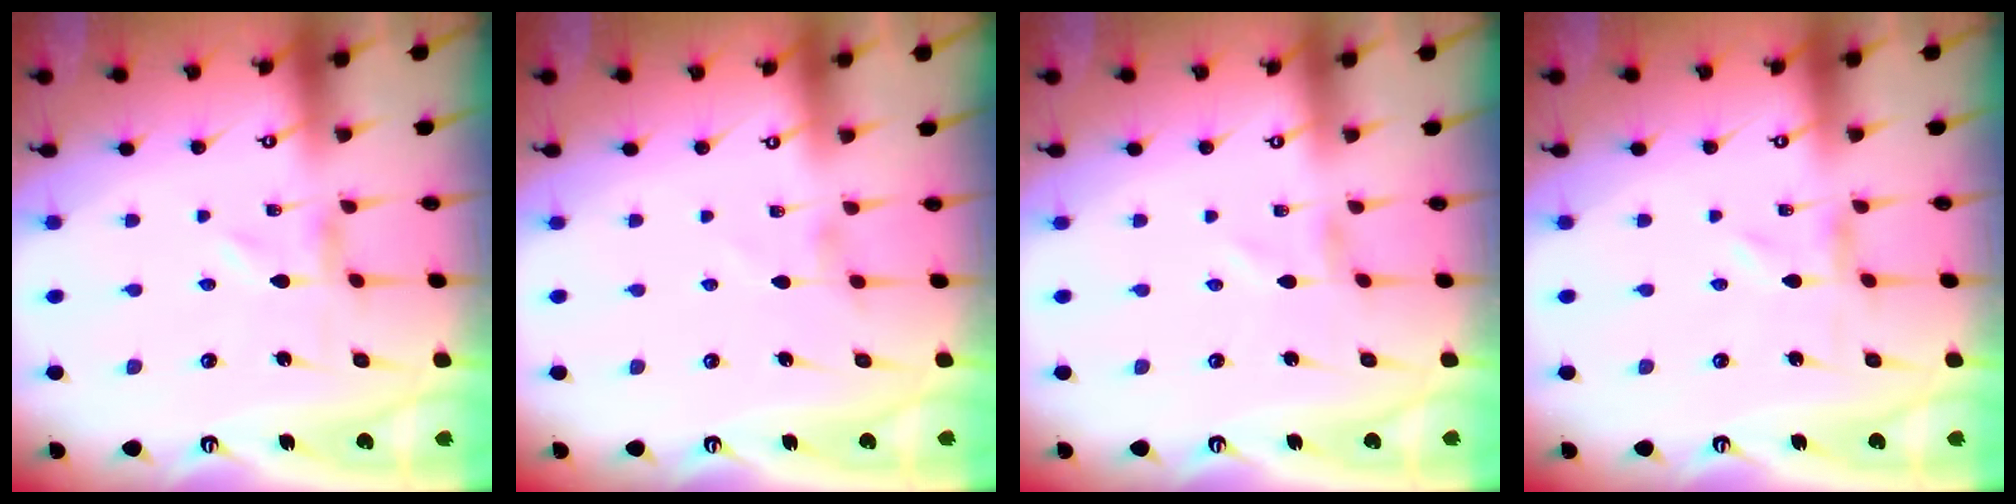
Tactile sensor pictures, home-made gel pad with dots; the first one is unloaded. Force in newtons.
{"total": 1.9, "press": 1.9, "slide": 0.3}
{"total": 0.7, "press": 0.7, "slide": 0.2}
{"total": 0.0}